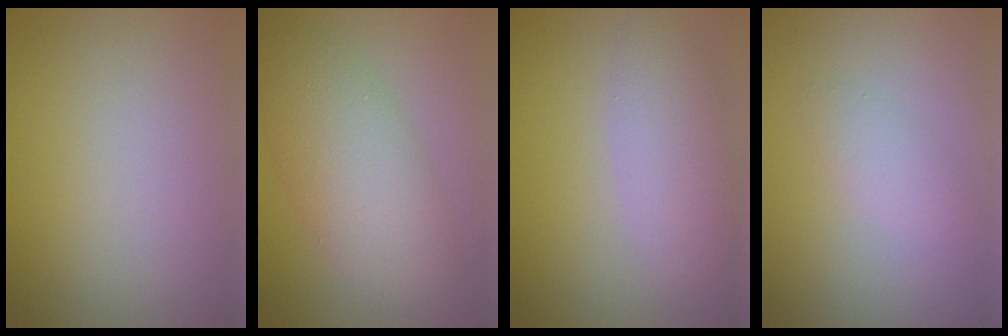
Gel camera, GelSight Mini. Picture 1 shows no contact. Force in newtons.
{"total": 6.8, "press": 6.8, "slide": 0.1}
{"total": 3.8, "press": 3.8, "slide": 0.3}
{"total": 1.6, "press": 1.6, "slide": 0.1}